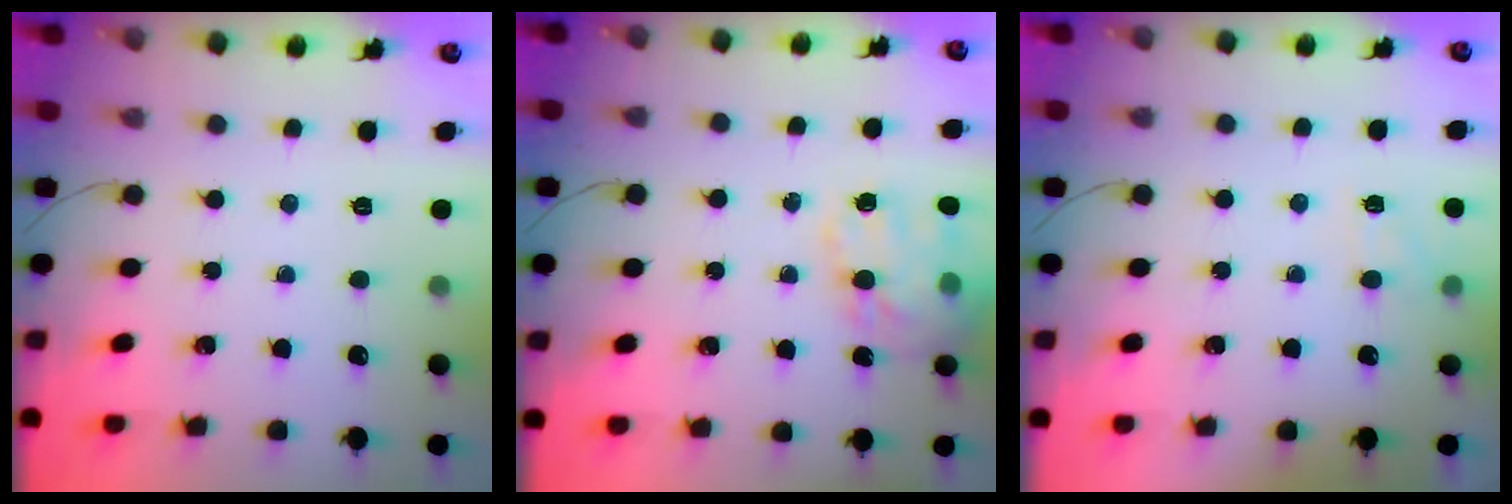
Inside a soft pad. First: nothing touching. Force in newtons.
{"total": 18.0, "press": 17.6, "slide": 3.4}
{"total": 5.7, "press": 5.6, "slide": 1.3}